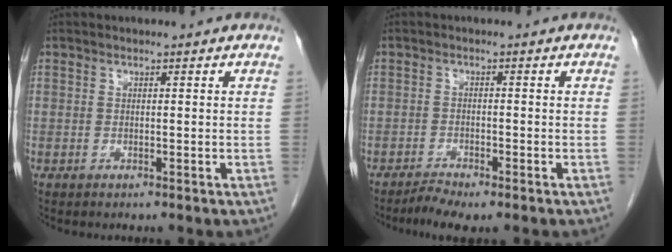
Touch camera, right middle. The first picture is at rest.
{"total": 3.0, "force": [-2.5, 0.3, 1.6], "torque": [-0.033, -0.006, -0.045]}